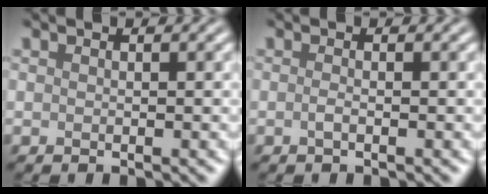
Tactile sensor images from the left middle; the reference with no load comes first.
{"total": 0.9, "force": [-0.3, 0.2, 0.7], "torque": [-0.015, -0.001, -0.008]}